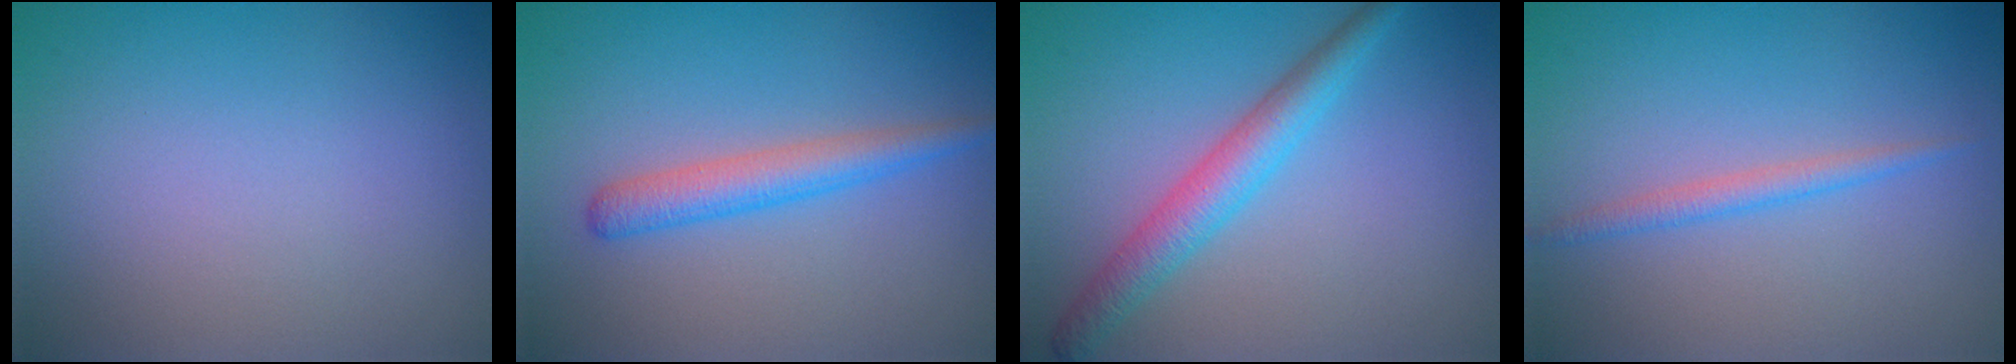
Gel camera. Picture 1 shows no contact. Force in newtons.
{"total": 2.8, "press": 2.8, "slide": 0.2}
{"total": 3.6, "press": 3.6, "slide": 0.1}
{"total": 1.5, "press": 1.5, "slide": 0.1}